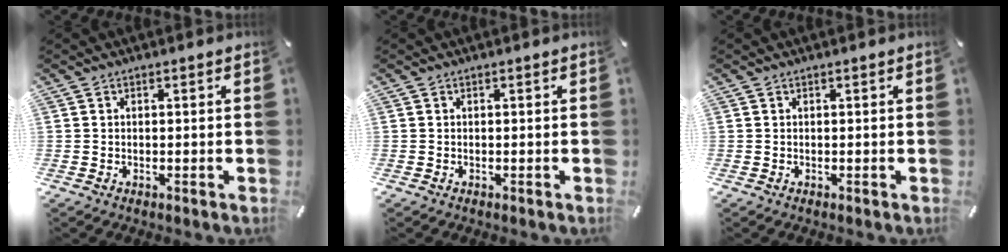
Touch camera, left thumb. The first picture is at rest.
{"total": 0.0}
{"total": 0.0}